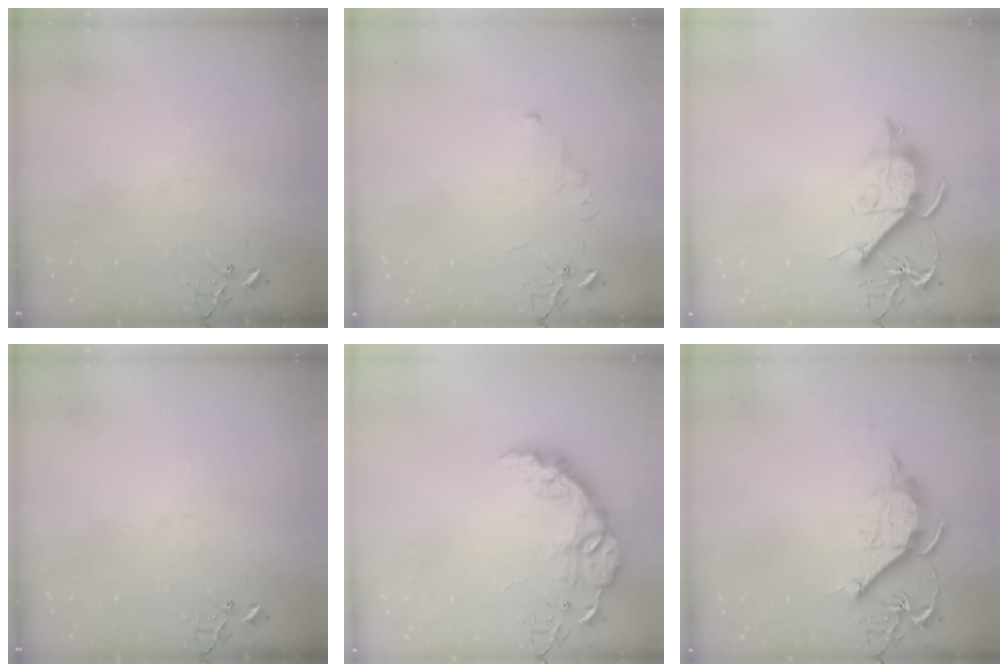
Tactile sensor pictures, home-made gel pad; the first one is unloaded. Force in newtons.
{"total": 4.6, "press": 4.6, "slide": 0.6}
{"total": 10.3, "press": 10.2, "slide": 0.8}
{"total": 0.0}
{"total": 15.4, "press": 15.4, "slide": 1.1}
{"total": 12.0, "press": 11.9, "slide": 1.2}